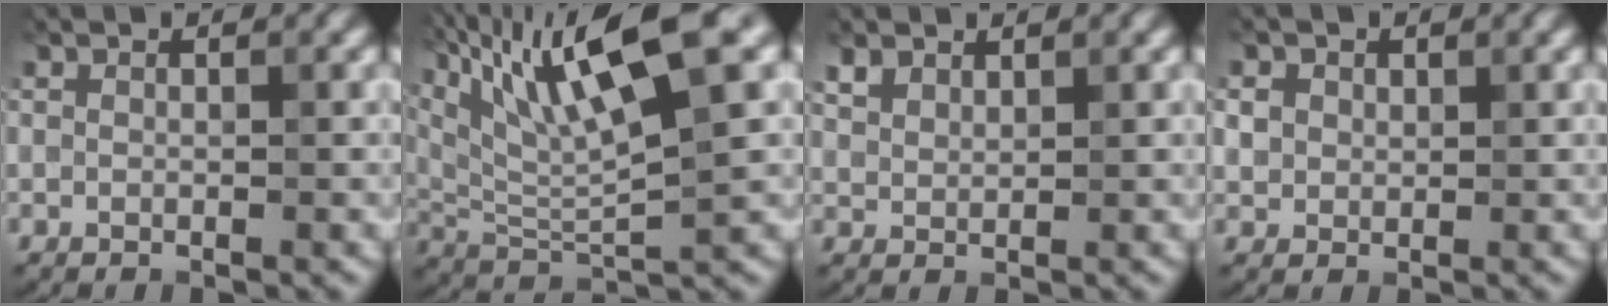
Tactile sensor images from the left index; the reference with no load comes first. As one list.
[{"total": 12.8, "force": [6.6, 2.5, 10.7], "torque": [-0.186, 0.016, 0.120]}, {"total": 1.9, "force": [1.5, 1.0, 0.5], "torque": [-0.020, 0.003, 0.035]}, {"total": 1.7, "force": [0.5, 1.5, 0.5], "torque": [-0.014, -0.007, 0.014]}]